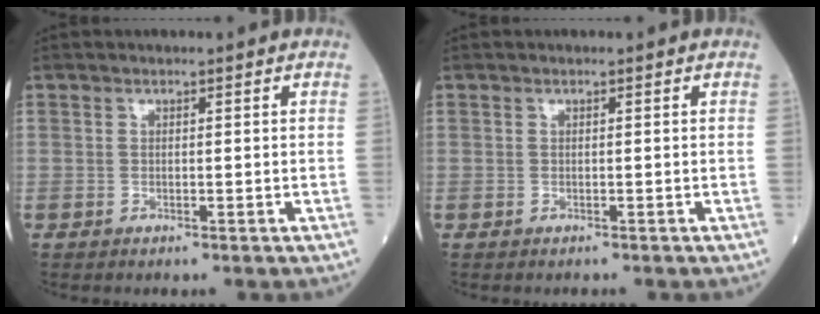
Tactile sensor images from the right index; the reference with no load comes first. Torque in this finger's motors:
{"motor_torque": [0.01, -0.02, -0.06, 0.01]}